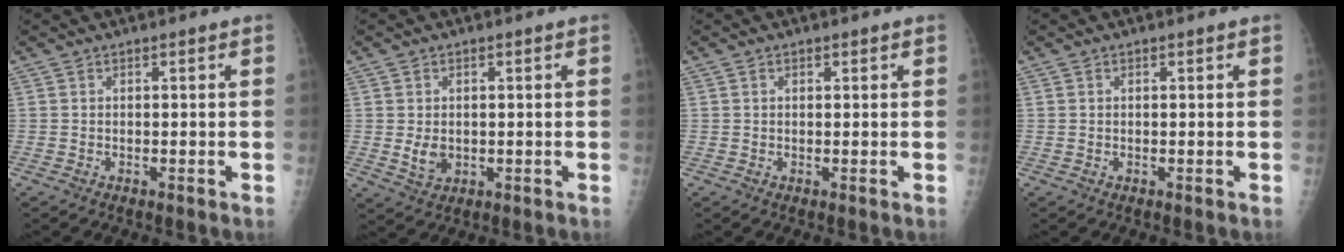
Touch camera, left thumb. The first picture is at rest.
{"total": 4.0, "force": [-0.1, 3.0, 2.6], "torque": [-0.036, -0.006, 0.007]}
{"total": 0.8, "force": [0.4, 0.6, 0.4], "torque": [-0.003, -0.001, 0.005]}
{"total": 0.0}